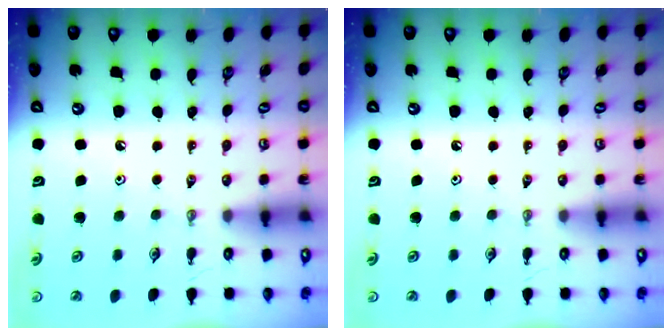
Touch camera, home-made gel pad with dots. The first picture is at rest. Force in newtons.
{"total": 0.0}